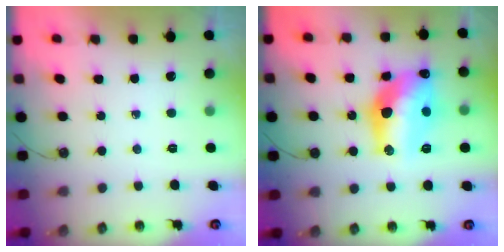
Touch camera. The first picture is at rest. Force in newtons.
{"total": 18.0, "press": 17.4, "slide": 4.7}